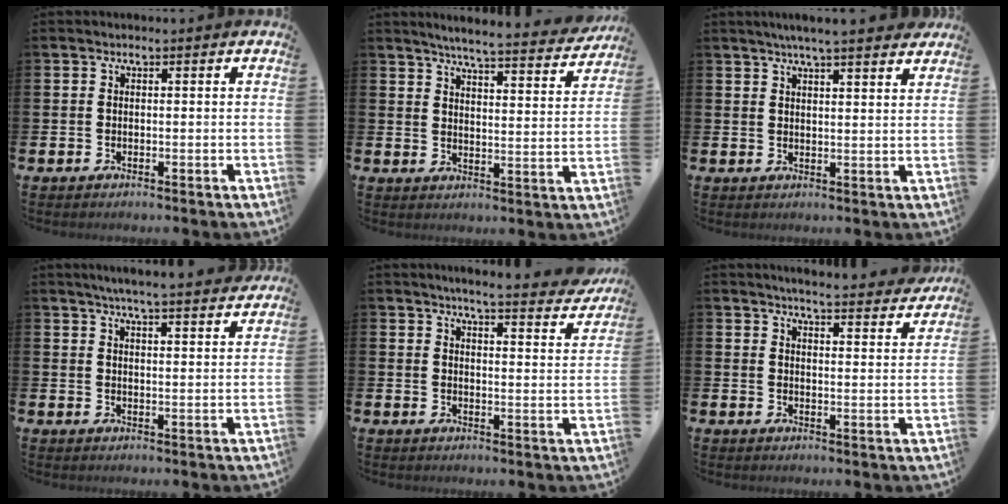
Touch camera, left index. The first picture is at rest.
{"total": 5.7, "force": [5.4, 0.1, 1.6], "torque": [-0.037, -0.044, 0.089]}
{"total": 4.8, "force": [4.5, -0.2, 1.7], "torque": [-0.033, -0.017, 0.078]}
{"total": 5.4, "force": [5.2, -0.4, 1.3], "torque": [-0.034, -0.030, 0.092]}
{"total": 5.0, "force": [4.8, -0.1, 1.4], "torque": [-0.031, -0.036, 0.078]}
{"total": 5.2, "force": [5.1, -0.1, 0.9], "torque": [-0.021, -0.039, 0.087]}